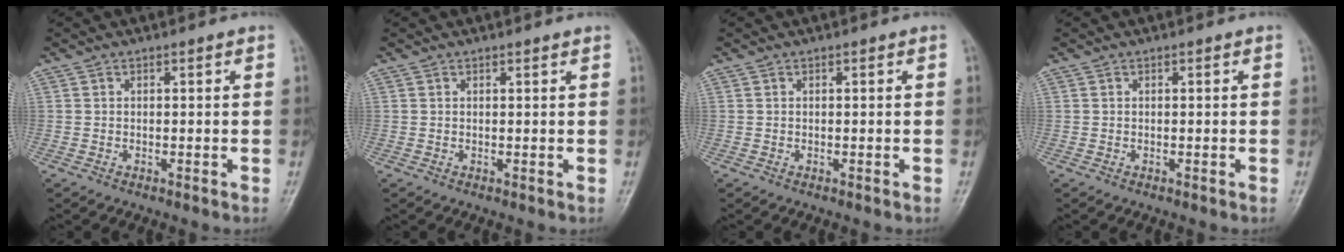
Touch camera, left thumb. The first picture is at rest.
{"total": 0.7, "force": [0.6, 0.0, 0.3], "torque": [-0.006, -0.001, 0.010]}
{"total": 0.0}
{"total": 0.0}